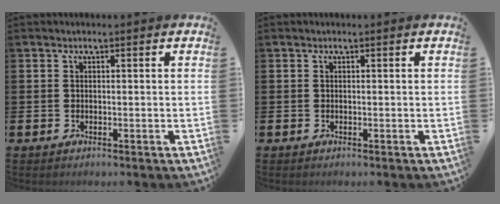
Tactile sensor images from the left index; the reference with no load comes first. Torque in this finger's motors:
{"motor_torque": [0.00, 0.00, 0.01, -0.01]}